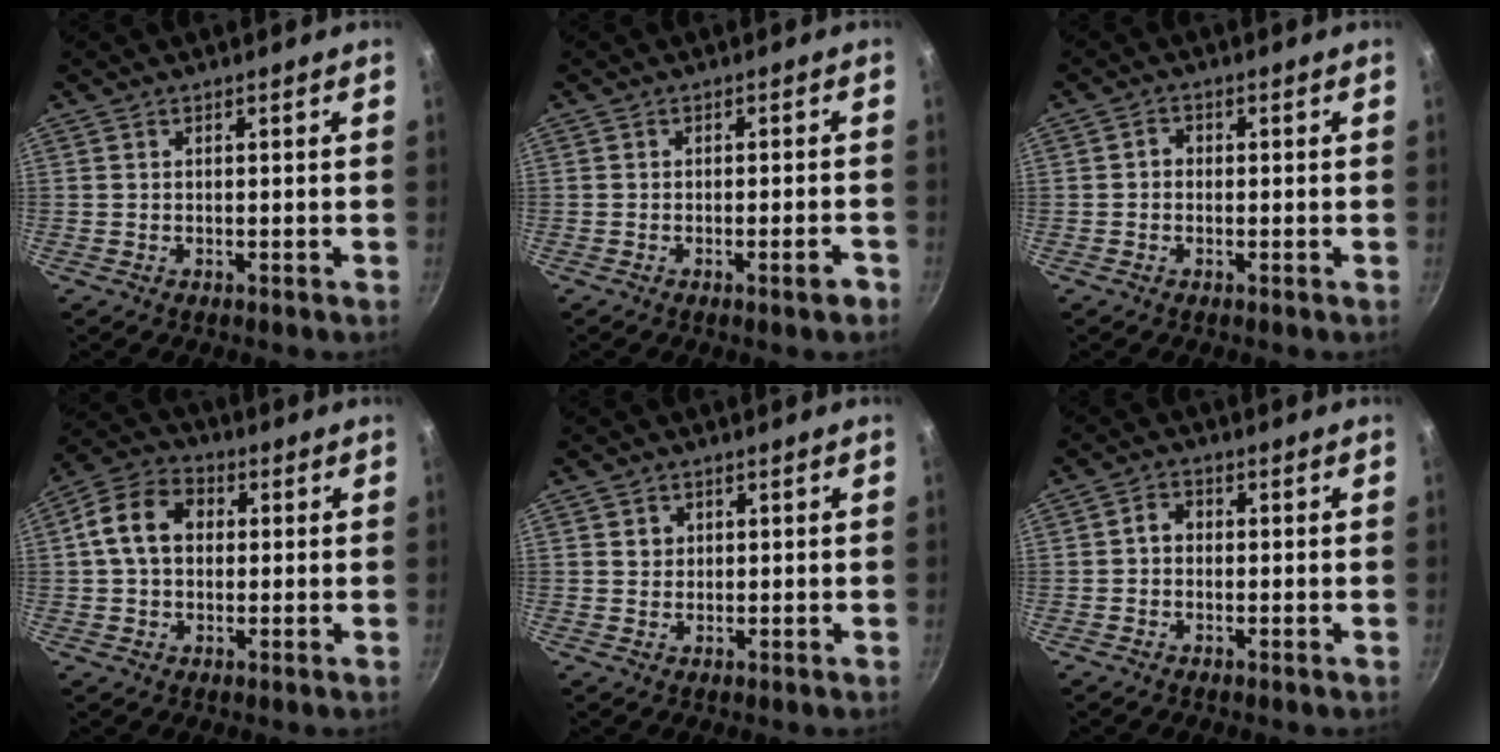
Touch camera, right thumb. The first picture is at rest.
{"total": 3.0, "force": [-1.7, 0.5, 2.5], "torque": [-0.026, 0.015, -0.019]}
{"total": 1.7, "force": [-0.2, 1.5, 0.8], "torque": [-0.012, 0.007, -0.008]}
{"total": 10.2, "force": [1.3, 7.7, 6.6], "torque": [-0.098, 0.021, 0.006]}
{"total": 1.9, "force": [0.6, 1.7, 0.5], "torque": [0.000, 0.004, 0.009]}
{"total": 2.7, "force": [-0.2, 2.2, 1.5], "torque": [-0.017, 0.010, -0.007]}